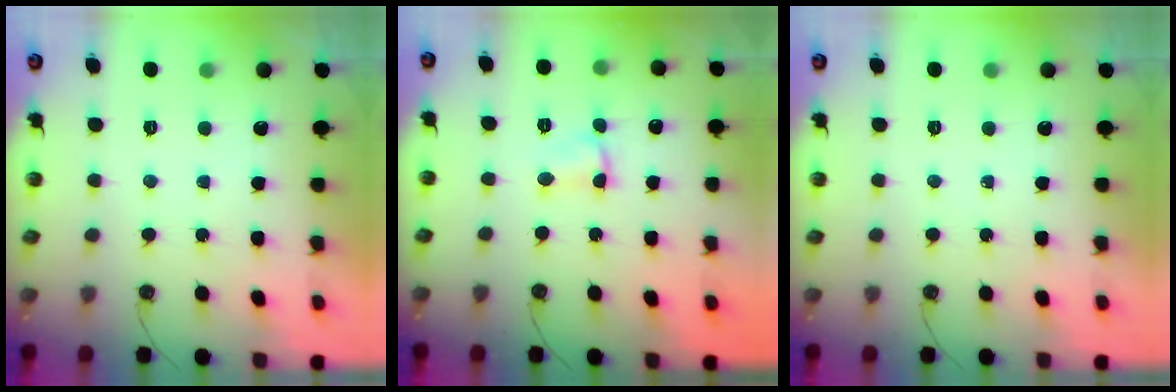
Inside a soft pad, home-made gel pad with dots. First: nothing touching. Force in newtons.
{"total": 2.7, "press": 2.7, "slide": 0.5}
{"total": 0.0}